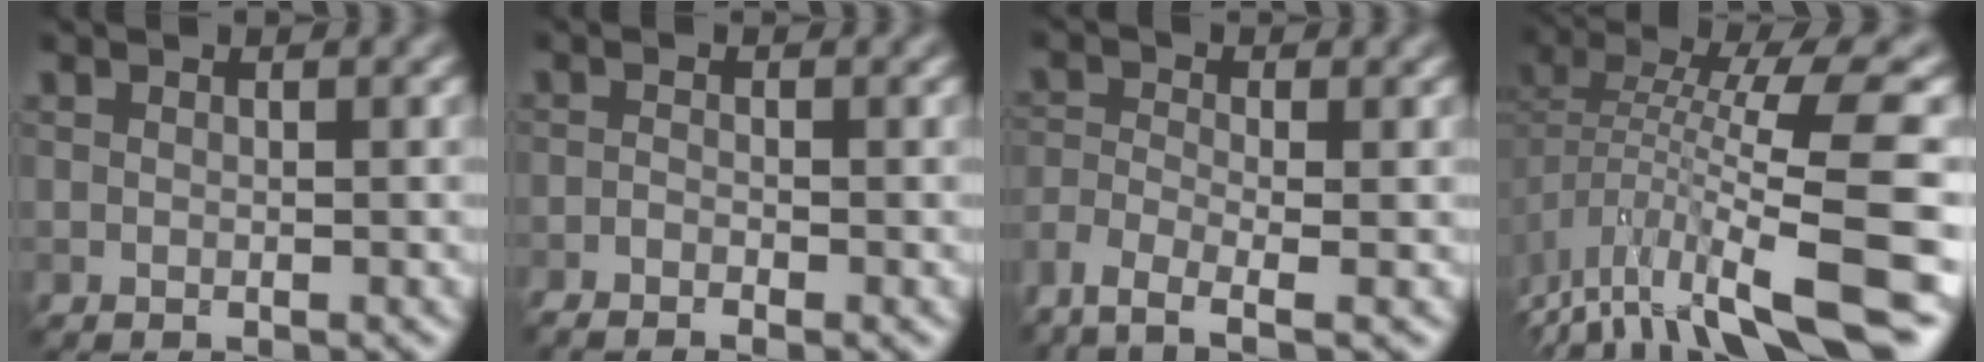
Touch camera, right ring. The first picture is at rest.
{"total": 1.8, "force": [-1.4, 0.3, 1.2], "torque": [-0.033, -0.003, -0.034]}
{"total": 4.1, "force": [-3.1, 1.1, 2.5], "torque": [-0.057, -0.008, -0.071]}
{"total": 9.9, "force": [-4.7, 2.2, 8.4], "torque": [-0.150, 0.021, -0.080]}